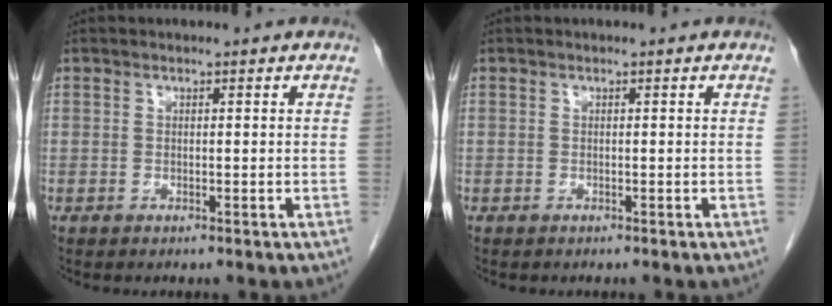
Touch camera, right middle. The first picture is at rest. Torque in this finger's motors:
{"motor_torque": [0.01, -0.01, 0.00, 0.00]}